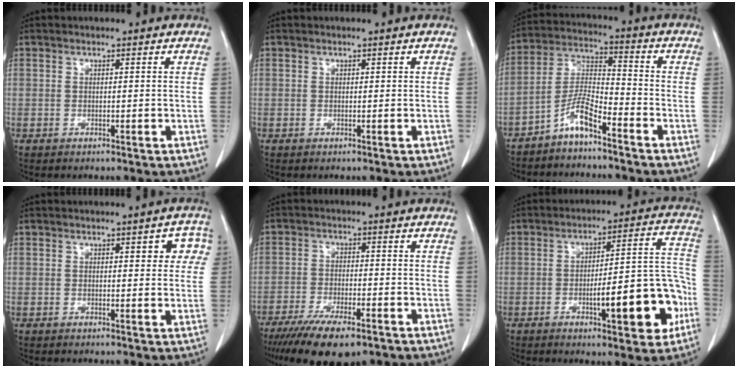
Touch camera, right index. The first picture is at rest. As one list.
[{"total": 0.0}, {"total": 6.5, "force": [-4.7, 1.0, 4.4], "torque": [-0.098, 0.004, -0.096]}, {"total": 4.5, "force": [1.4, 1.8, 3.8], "torque": [-0.028, 0.012, 0.011]}, {"total": 12.1, "force": [-8.6, 3.2, 8.0], "torque": [-0.129, -0.022, -0.134]}, {"total": 15.3, "force": [-5.2, 3.2, 14.0], "torque": [-0.187, 0.028, -0.066]}]